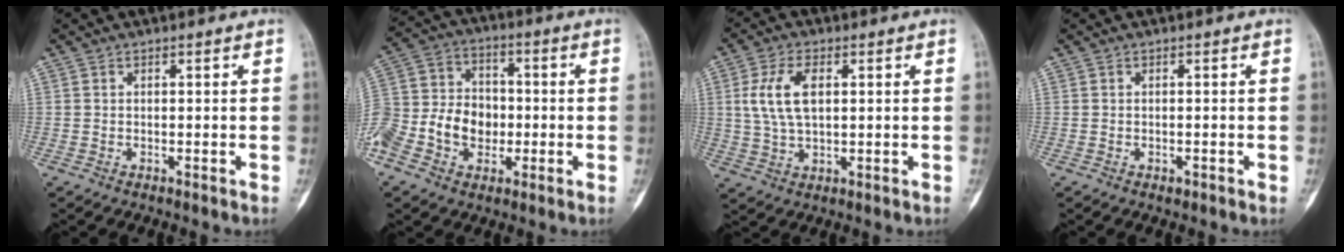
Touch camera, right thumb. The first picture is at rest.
{"total": 17.1, "force": [-4.7, 13.1, 10.0], "torque": [-0.190, 0.035, -0.087]}
{"total": 8.7, "force": [1.6, 4.9, 7.1], "torque": [-0.141, 0.005, 0.035]}
{"total": 0.9, "force": [-0.5, 0.6, 0.4], "torque": [-0.003, 0.006, -0.004]}